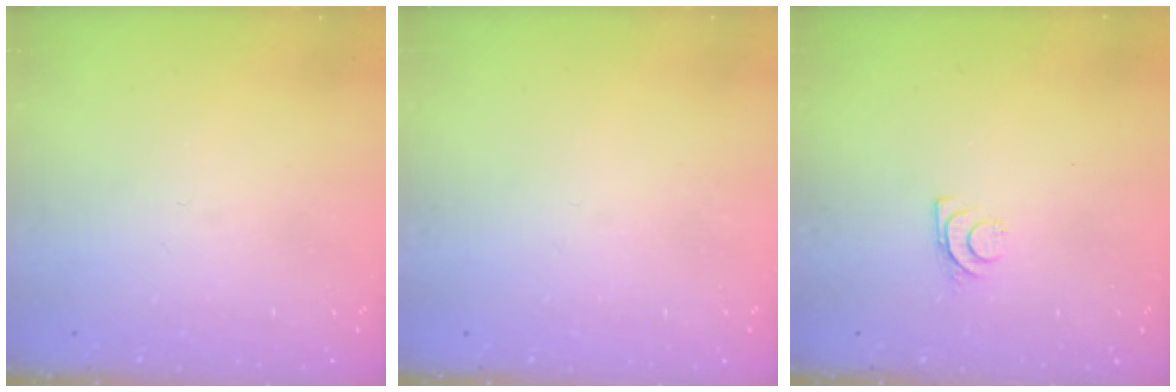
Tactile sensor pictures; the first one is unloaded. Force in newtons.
{"total": 2.8, "press": 2.8, "slide": 0.4}
{"total": 6.5, "press": 6.5, "slide": 0.7}